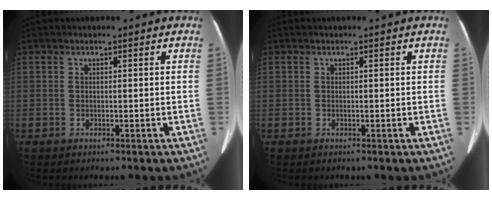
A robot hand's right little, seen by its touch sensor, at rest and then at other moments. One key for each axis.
{"total": 0.0}